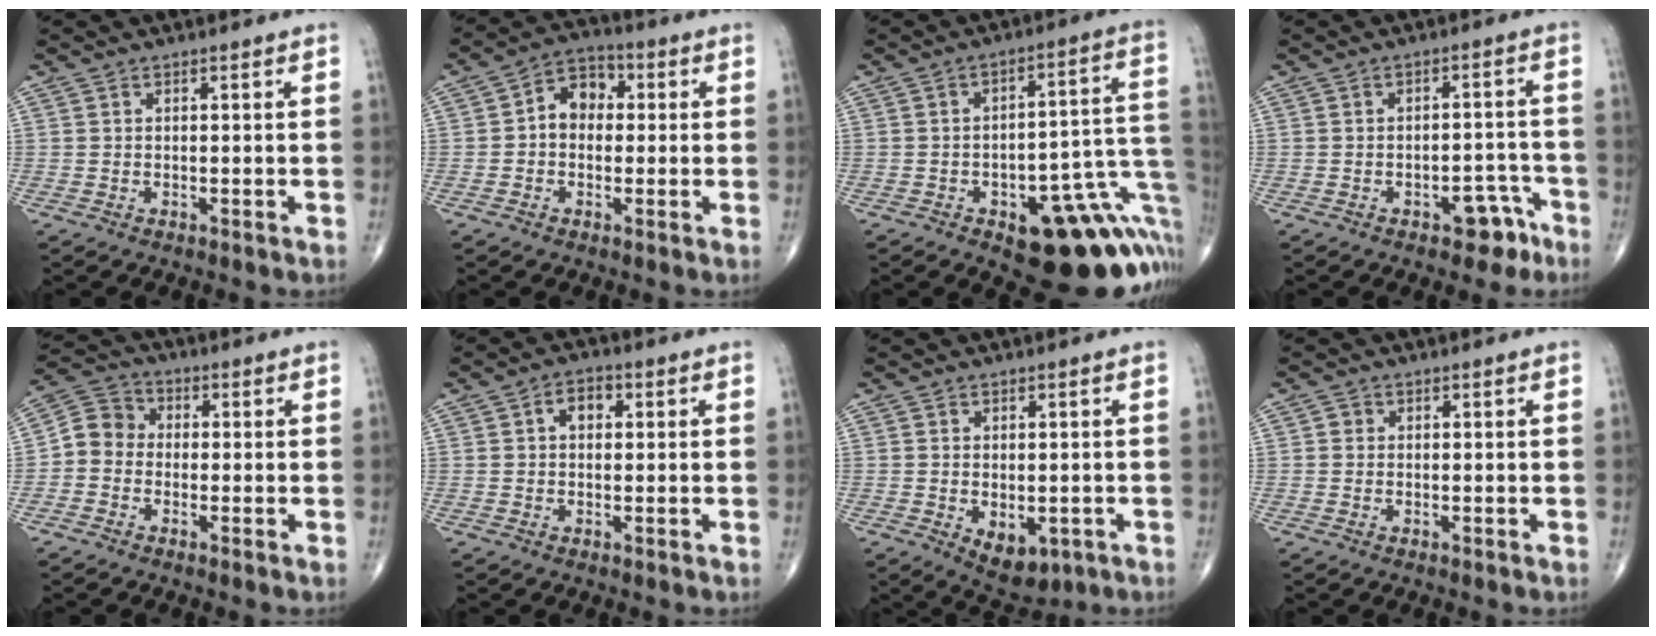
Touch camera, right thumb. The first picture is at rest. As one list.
[{"total": 7.0, "force": [0.4, 5.4, 4.4], "torque": [-0.047, 0.024, -0.007]}, {"total": 20.9, "force": [-7.1, 9.0, 17.5], "torque": [-0.143, 0.054, -0.073]}, {"total": 5.8, "force": [-3.5, 3.1, 3.4], "torque": [-0.021, 0.038, -0.040]}, {"total": 5.1, "force": [-1.1, 4.4, 2.3], "torque": [-0.027, 0.018, -0.041]}, {"total": 3.6, "force": [0.8, 2.5, 2.5], "torque": [-0.031, 0.011, 0.007]}, {"total": 6.5, "force": [-1.9, 3.9, 4.9], "torque": [-0.057, -0.003, -0.012]}, {"total": 1.0, "force": [0.1, 0.9, 0.2], "torque": [0.002, 0.002, 0.000]}]